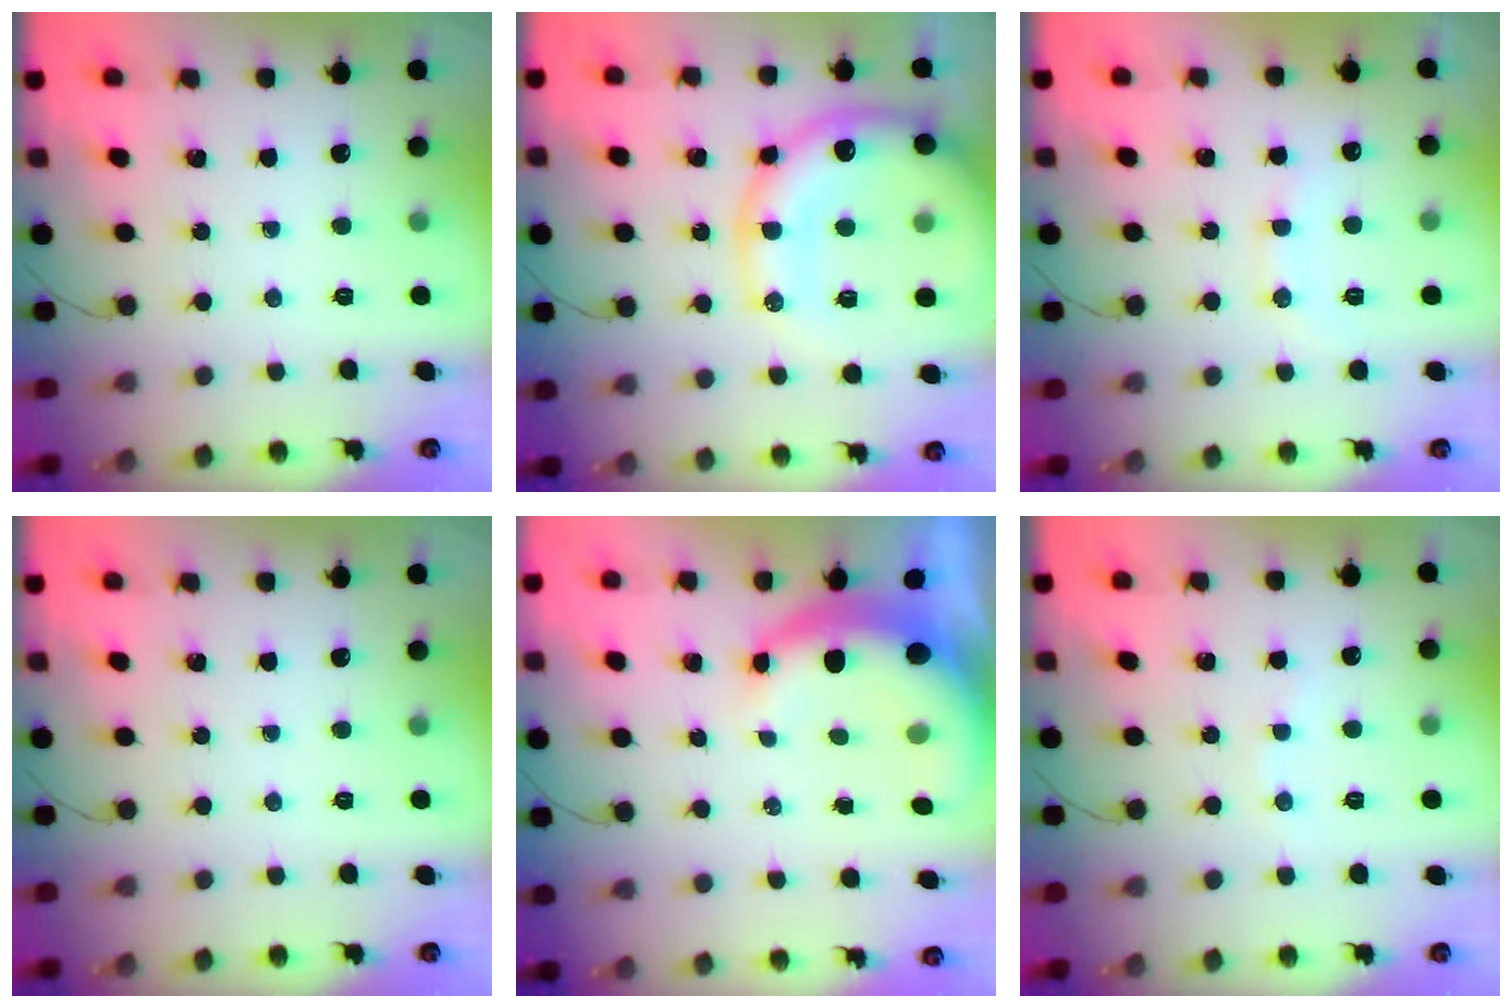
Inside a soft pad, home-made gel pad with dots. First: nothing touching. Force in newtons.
{"total": 23.3, "press": 22.8, "slide": 4.6}
{"total": 8.6, "press": 8.6, "slide": 0.6}
{"total": 0.0}
{"total": 8.1, "press": 8.0, "slide": 1.3}
{"total": 2.3, "press": 2.1, "slide": 0.7}